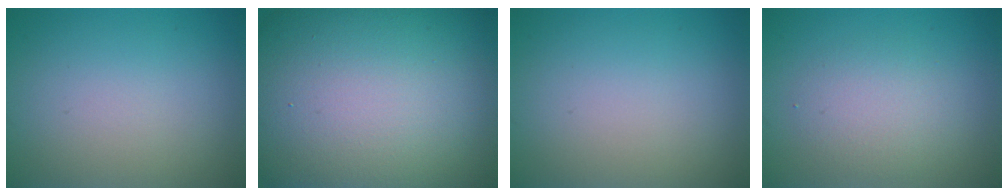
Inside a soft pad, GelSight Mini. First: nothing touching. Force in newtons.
{"total": 25.8, "press": 25.7, "slide": 1.5}
{"total": 0.0}
{"total": 2.8, "press": 2.8, "slide": 0.2}